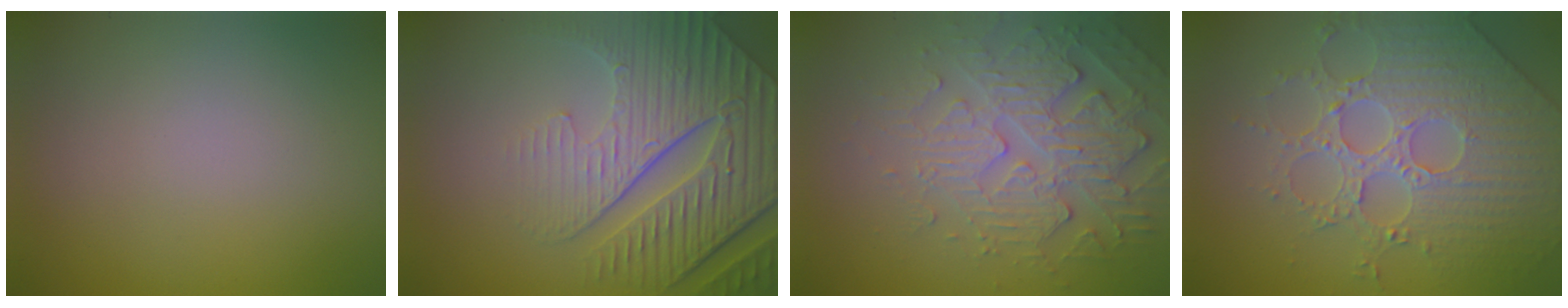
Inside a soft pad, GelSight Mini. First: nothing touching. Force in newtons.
{"total": 8.6, "press": 6.4, "slide": 5.7}
{"total": 5.0, "press": 4.3, "slide": 2.6}
{"total": 4.9, "press": 4.9, "slide": 0.4}